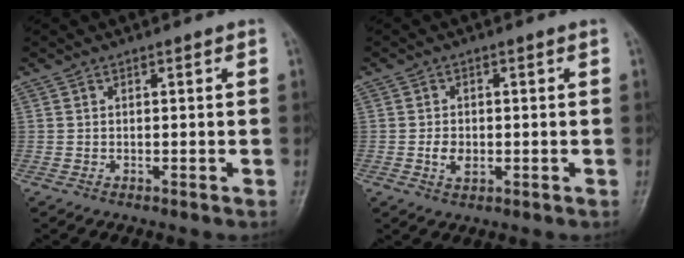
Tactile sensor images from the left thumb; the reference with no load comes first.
{"total": 3.3, "force": [-0.7, 2.4, 2.2], "torque": [-0.034, 0.002, -0.013]}